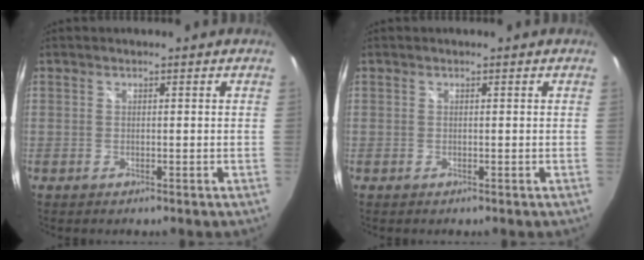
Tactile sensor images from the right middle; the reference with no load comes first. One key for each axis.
{"total": 0.0}